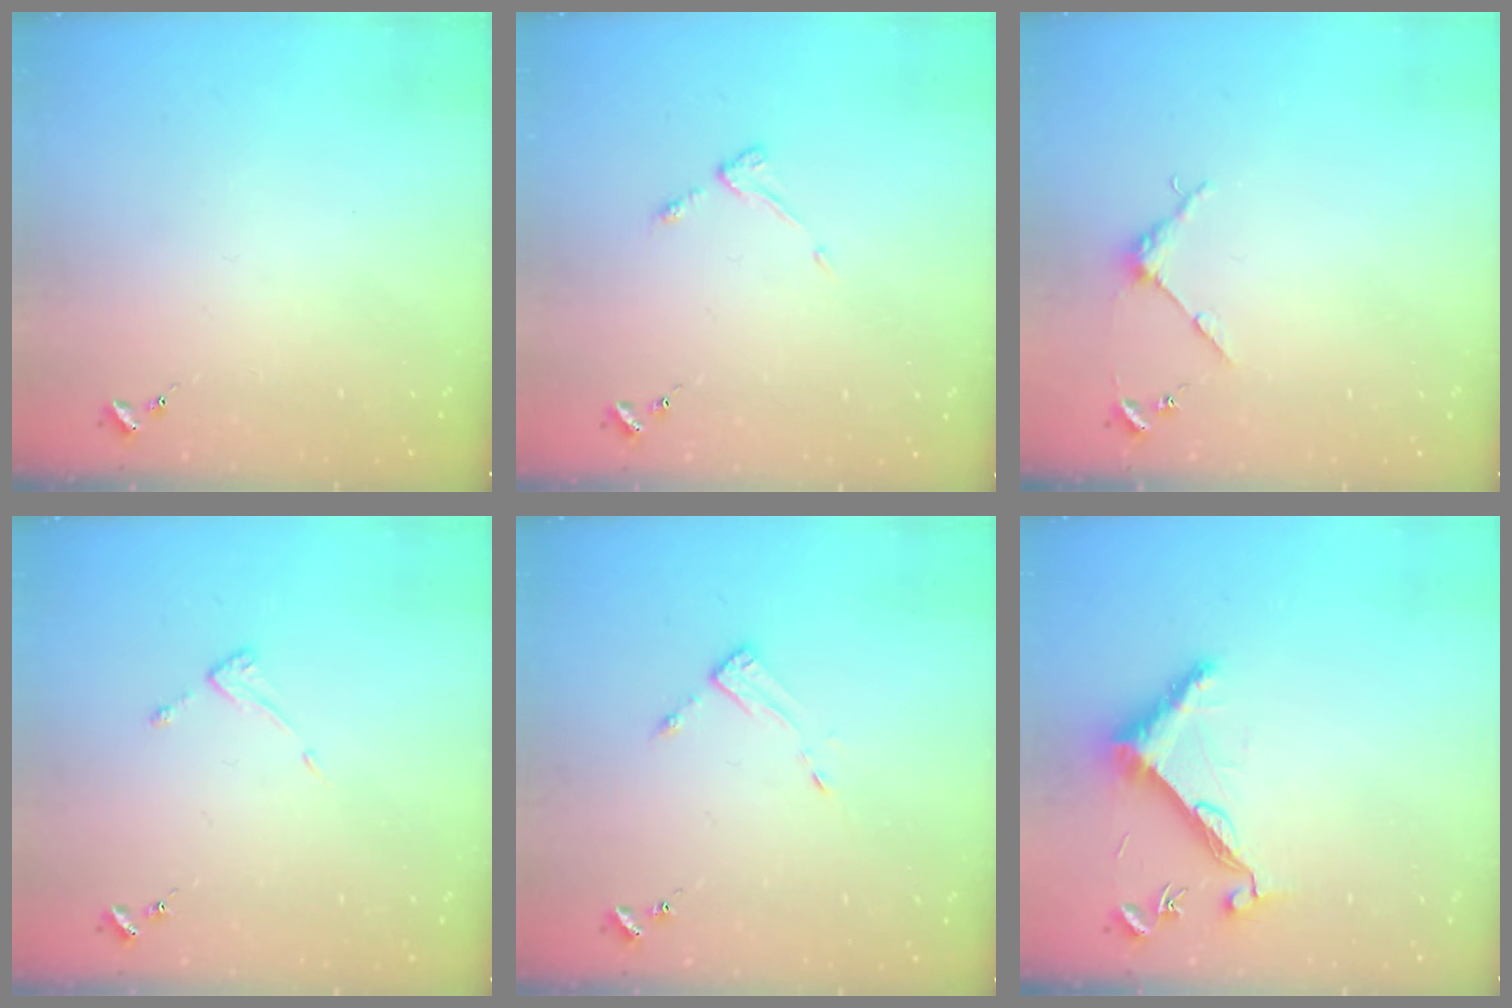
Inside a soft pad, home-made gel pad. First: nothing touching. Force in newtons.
{"total": 4.7, "press": 4.7, "slide": 0.7}
{"total": 3.8, "press": 3.7, "slide": 0.4}
{"total": 4.1, "press": 4.0, "slide": 0.4}
{"total": 3.1, "press": 3.1, "slide": 0.3}
{"total": 8.3, "press": 8.2, "slide": 0.5}